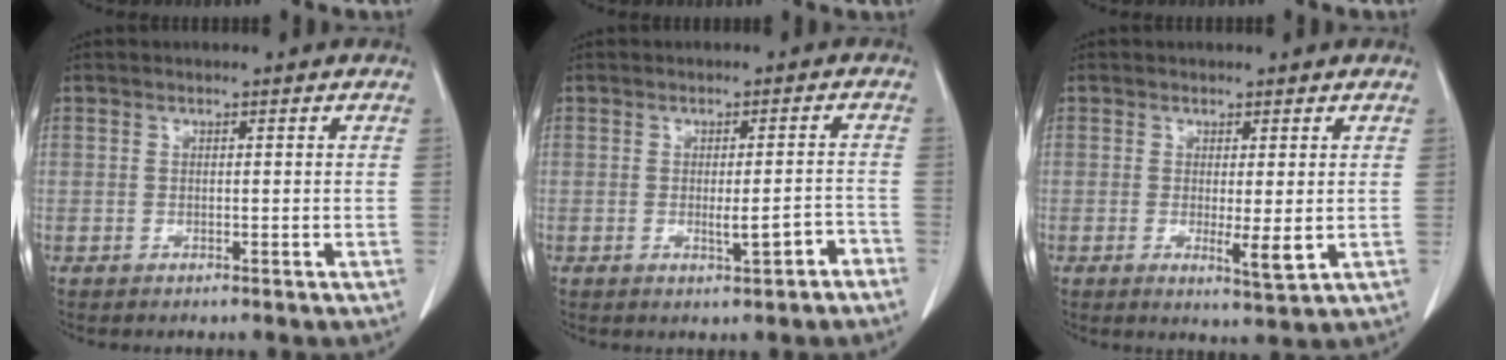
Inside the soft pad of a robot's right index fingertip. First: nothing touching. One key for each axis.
{"total": 3.9, "fx": -2.0, "fy": 0.5, "fz": 3.3, "tx": -0.049, "ty": -0.003, "tz": -0.026}
{"total": 3.7, "fx": -0.3, "fy": 0.4, "fz": 3.6, "tx": -0.061, "ty": -0.013, "tz": -0.001}